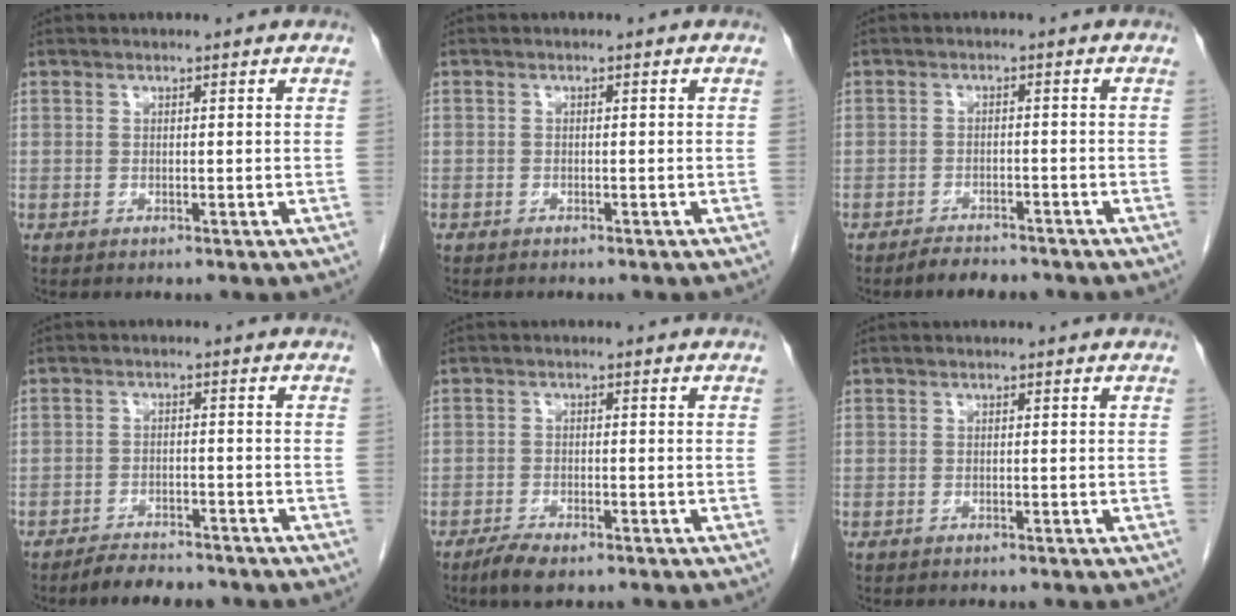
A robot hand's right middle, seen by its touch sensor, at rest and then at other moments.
{"total": 0.5, "force": [-0.4, 0.4, 0.0], "torque": [-0.004, 0.003, -0.007]}
{"total": 3.8, "force": [-3.3, 1.4, 1.2], "torque": [-0.022, -0.001, -0.052]}
{"total": 4.9, "force": [-4.4, 1.5, 1.5], "torque": [-0.025, -0.004, -0.069]}
{"total": 3.4, "force": [-2.5, 0.9, 2.1], "torque": [-0.044, -0.005, -0.043]}
{"total": 0.0}